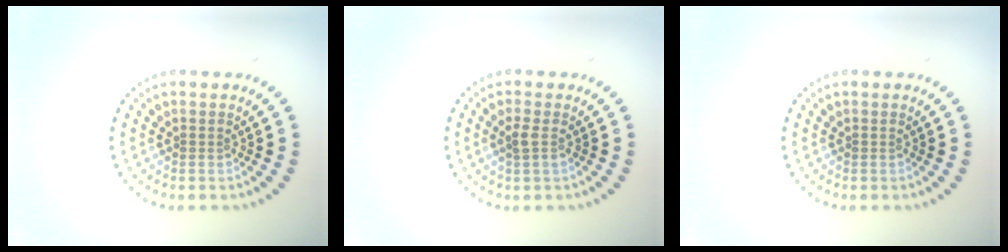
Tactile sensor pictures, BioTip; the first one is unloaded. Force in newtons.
{"total": 1.0, "press": 0.9, "slide": 0.4}
{"total": 0.0}